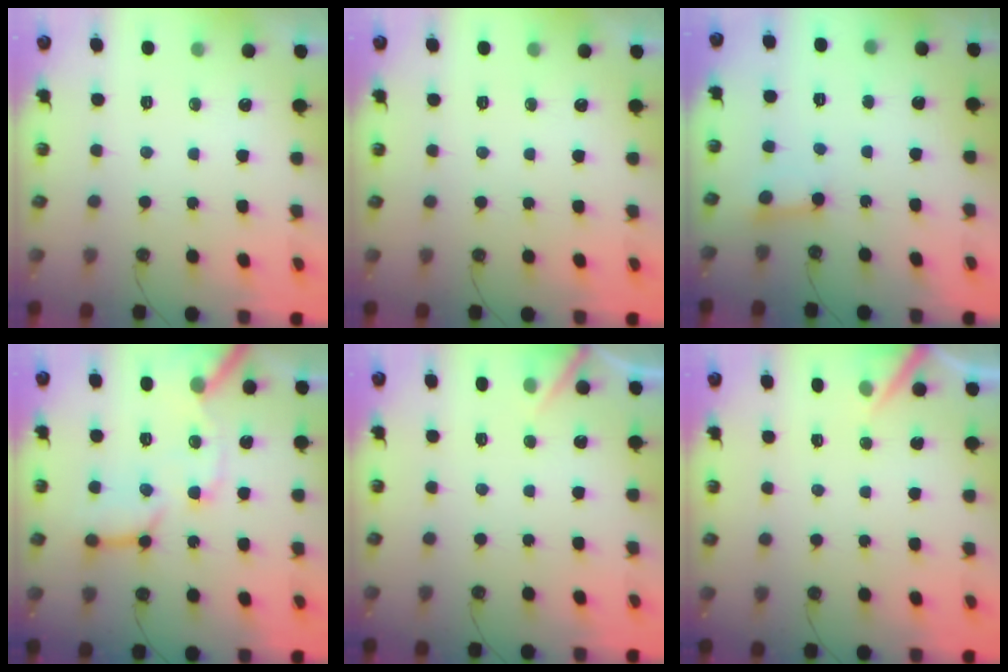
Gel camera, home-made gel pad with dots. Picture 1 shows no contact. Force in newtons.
{"total": 0.0}
{"total": 3.0, "press": 3.0, "slide": 0.2}
{"total": 15.7, "press": 15.6, "slide": 1.9}
{"total": 5.8, "press": 5.8, "slide": 0.8}
{"total": 5.1, "press": 5.1, "slide": 0.3}